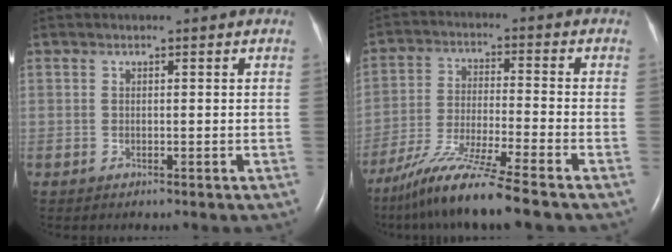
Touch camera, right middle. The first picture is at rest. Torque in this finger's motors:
{"motor_torque": [1.08, -1.06, 0.25, 0.13]}